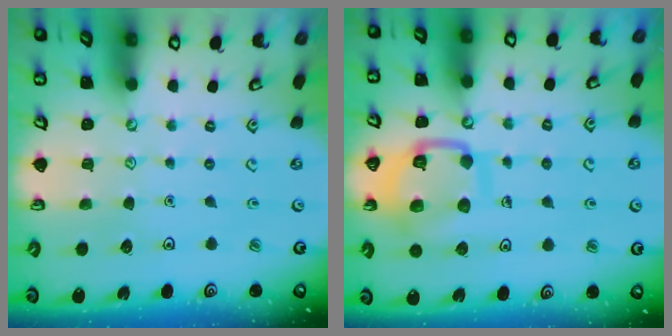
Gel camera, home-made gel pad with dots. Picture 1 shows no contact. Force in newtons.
{"total": 12.8, "press": 12.8, "slide": 1.3}